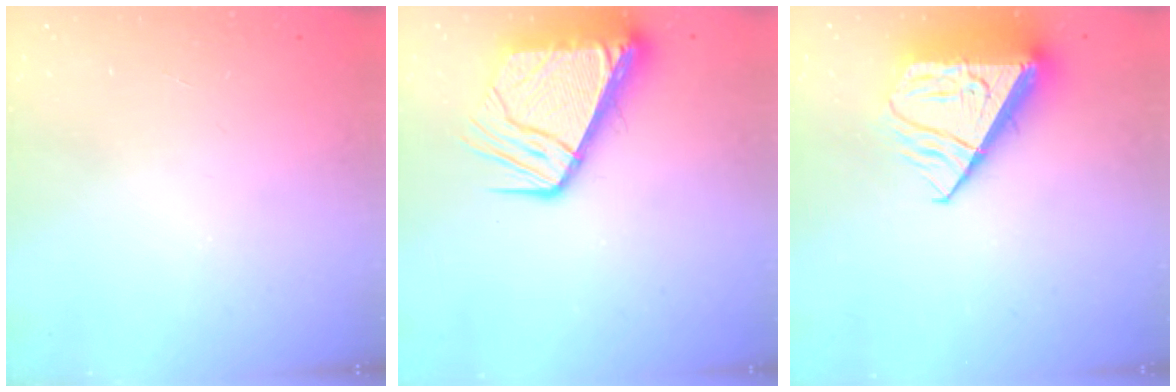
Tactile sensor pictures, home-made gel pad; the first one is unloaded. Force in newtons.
{"total": 14.6, "press": 14.5, "slide": 1.7}
{"total": 12.6, "press": 12.5, "slide": 1.6}